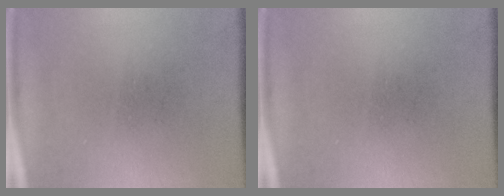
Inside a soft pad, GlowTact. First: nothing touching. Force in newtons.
{"total": 0.0}